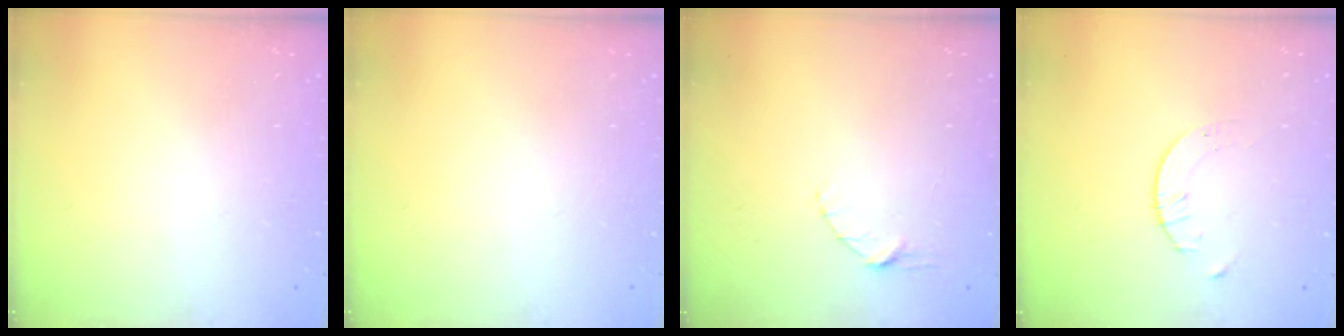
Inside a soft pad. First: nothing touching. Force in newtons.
{"total": 0.0}
{"total": 3.8, "press": 3.8, "slide": 0.4}
{"total": 1.7, "press": 1.7, "slide": 0.2}